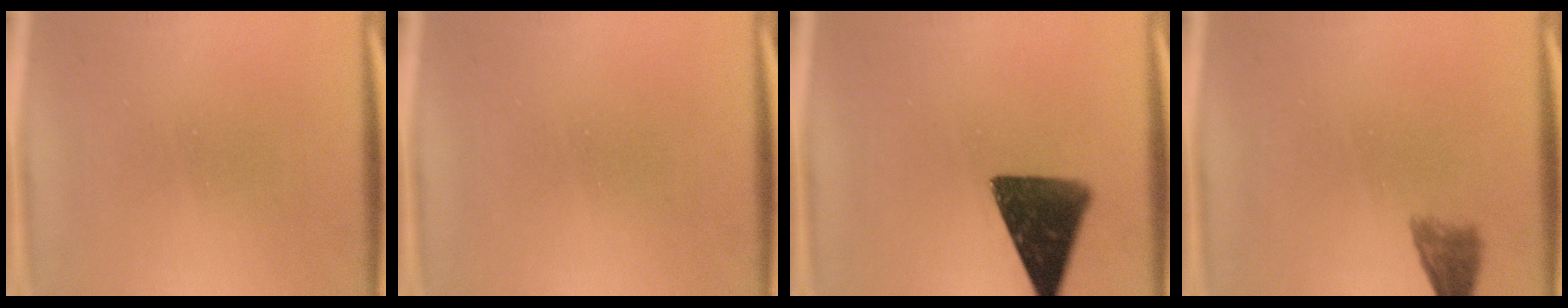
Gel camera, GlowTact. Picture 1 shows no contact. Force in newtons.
{"total": 0.0}
{"total": 12.6}
{"total": 3.0}